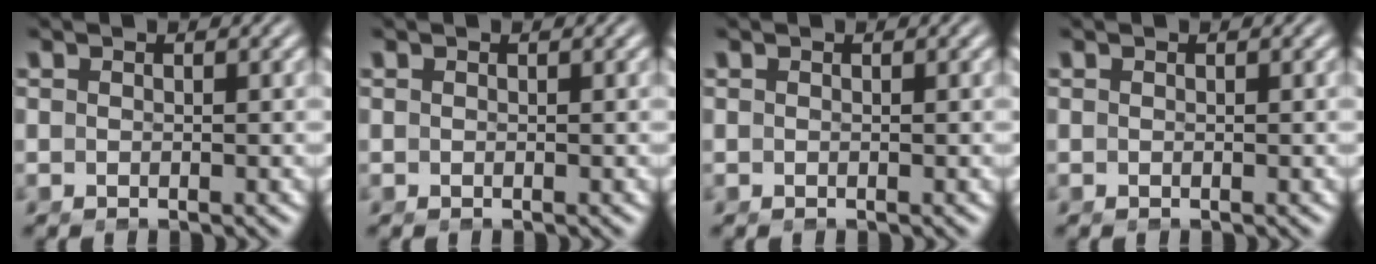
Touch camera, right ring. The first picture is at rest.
{"total": 0.0}
{"total": 0.0}
{"total": 0.0}